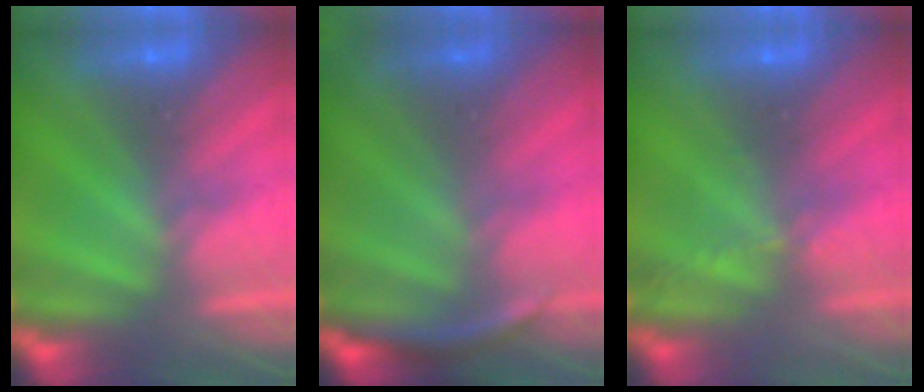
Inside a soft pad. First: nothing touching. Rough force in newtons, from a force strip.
{"total": 2.9}
{"total": 2.1}